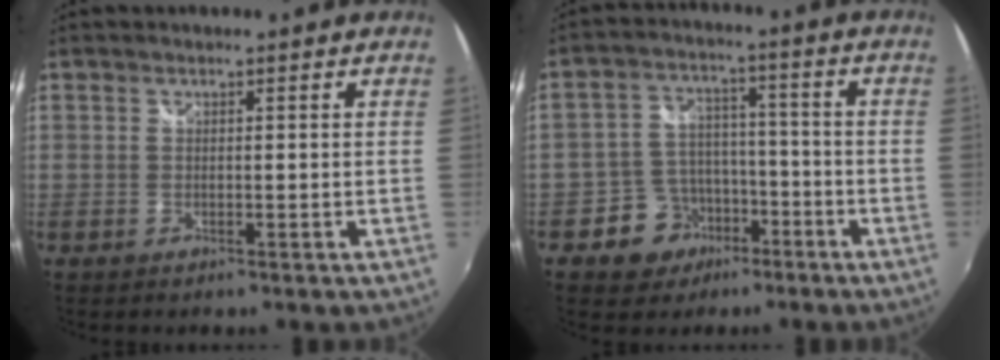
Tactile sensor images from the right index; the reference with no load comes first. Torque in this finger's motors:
{"motor_torque": [0.13, -0.15, 0.08, 0.00]}